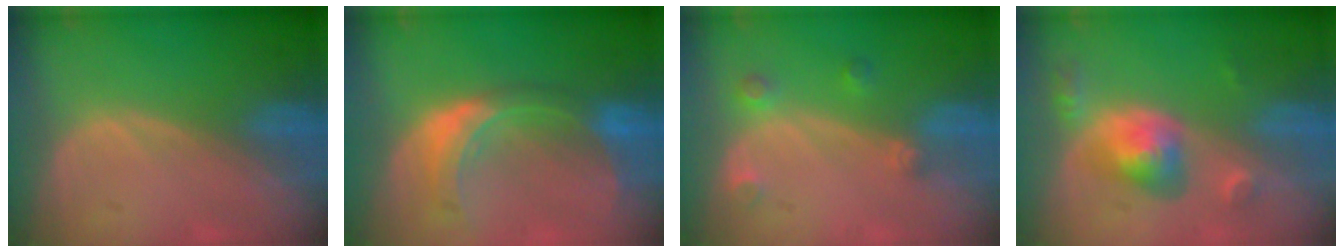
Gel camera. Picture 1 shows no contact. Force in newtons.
{"total": 8.1, "press": 7.2, "slide": 3.7}
{"total": 2.8, "press": 2.7, "slide": 0.7}
{"total": 6.0, "press": 5.5, "slide": 2.5}